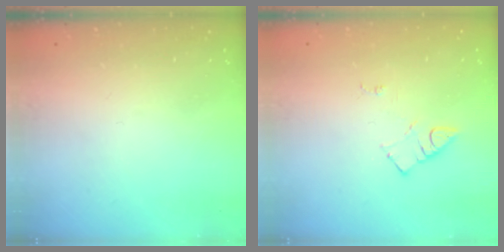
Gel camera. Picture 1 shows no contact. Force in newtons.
{"total": 4.5, "press": 4.4, "slide": 0.7}